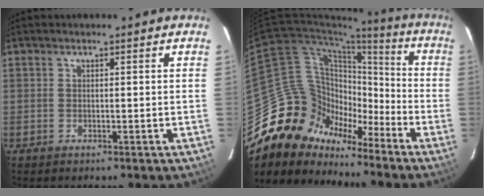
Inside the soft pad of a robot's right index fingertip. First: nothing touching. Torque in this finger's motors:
{"motor_torque": [0.97, -1.17, 0.05, -0.07]}